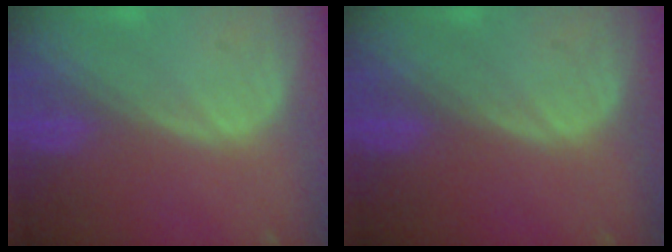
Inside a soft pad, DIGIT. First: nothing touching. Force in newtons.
{"total": 0.0}